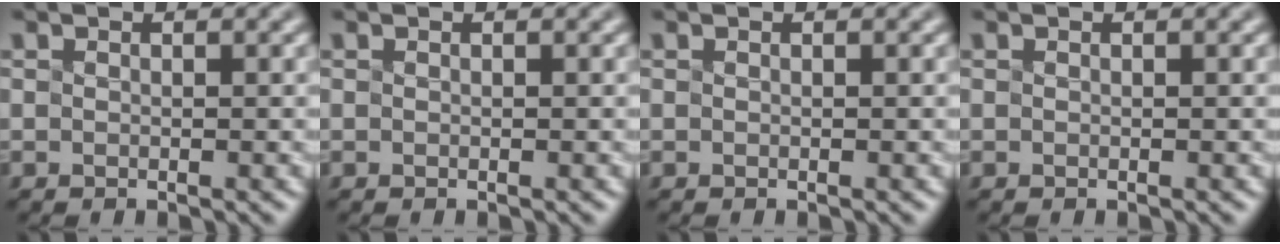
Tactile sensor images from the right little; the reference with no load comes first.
{"total": 0.0}
{"total": 0.0}
{"total": 0.0}